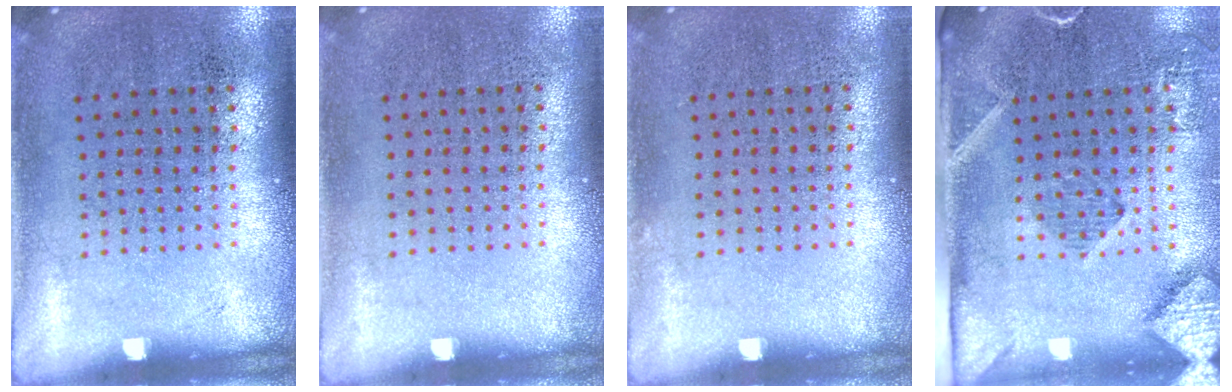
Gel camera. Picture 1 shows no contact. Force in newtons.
{"total": 0.0}
{"total": 0.0}
{"total": 2.9, "press": 2.1, "slide": 2.0}